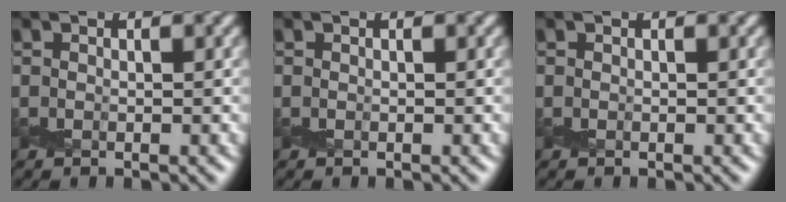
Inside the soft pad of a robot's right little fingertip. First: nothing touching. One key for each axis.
{"total": 0.0}
{"total": 0.0}